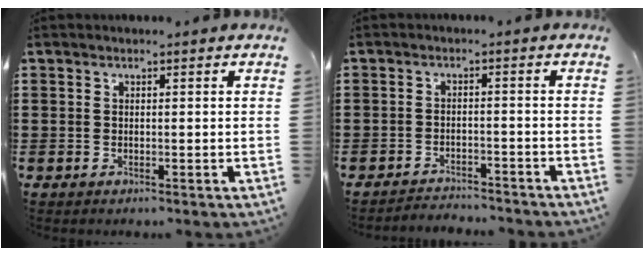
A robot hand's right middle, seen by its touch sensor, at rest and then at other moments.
{"total": 2.7, "force": [-2.7, 0.1, -0.1], "torque": [-0.005, 0.001, -0.058]}